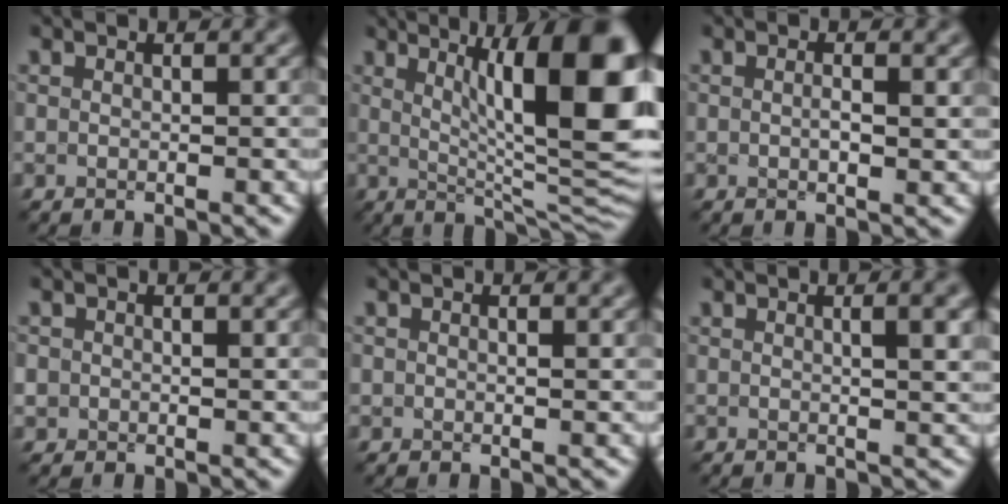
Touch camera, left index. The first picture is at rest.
{"total": 15.0, "force": [4.0, 4.1, 13.9], "torque": [-0.158, 0.000, 0.067]}
{"total": 1.5, "force": [0.1, 0.4, 1.4], "torque": [-0.027, -0.003, 0.001]}
{"total": 1.6, "force": [0.2, 1.5, 0.5], "torque": [-0.009, -0.004, 0.007]}
{"total": 0.7, "force": [0.4, 0.4, 0.4], "torque": [-0.006, -0.002, 0.007]}
{"total": 3.7, "force": [1.0, 1.2, 3.4], "torque": [-0.031, 0.007, 0.011]}